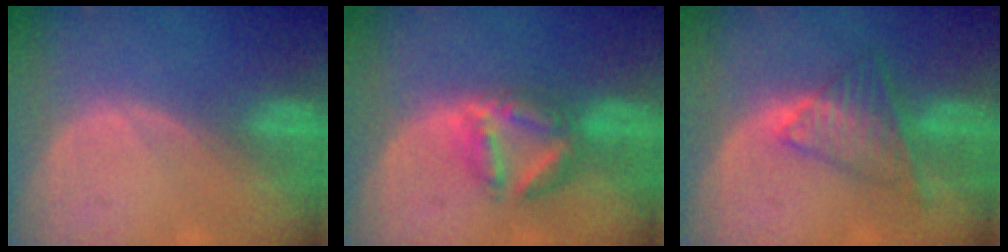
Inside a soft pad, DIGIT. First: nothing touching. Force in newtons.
{"total": 5.8, "press": 5.8, "slide": 0.2}
{"total": 7.6, "press": 6.4, "slide": 4.0}